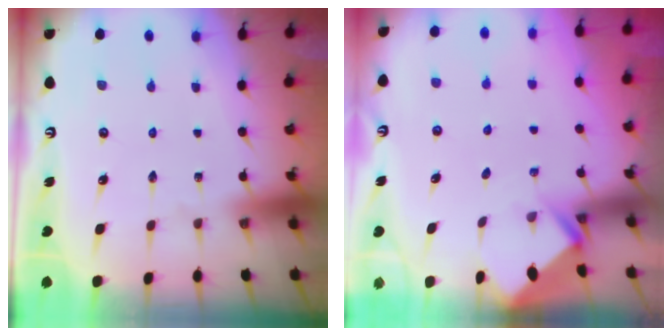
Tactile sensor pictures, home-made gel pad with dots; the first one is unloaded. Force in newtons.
{"total": 2.8, "press": 2.8, "slide": 0.2}